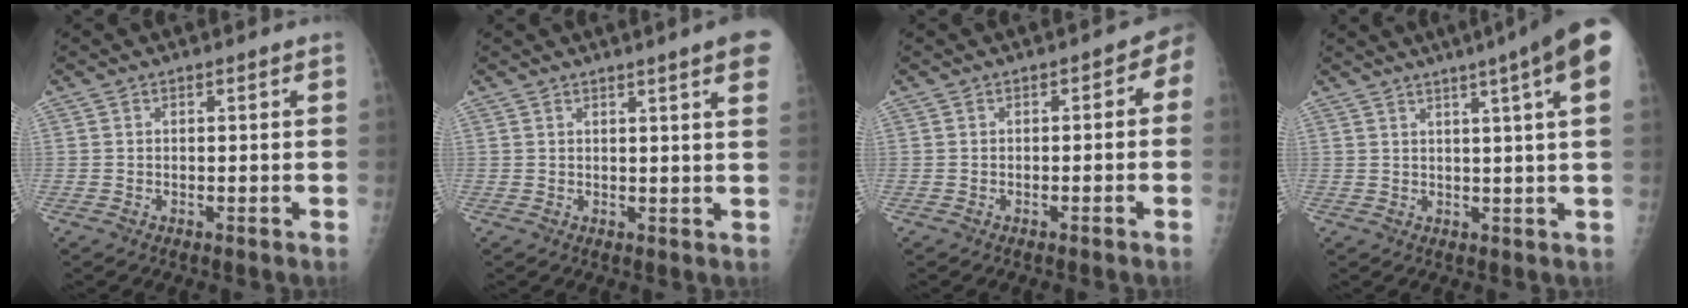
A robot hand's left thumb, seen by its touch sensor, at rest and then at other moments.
{"total": 6.2, "force": [3.7, -0.1, 4.9], "torque": [-0.053, -0.006, 0.036]}
{"total": 3.3, "force": [-1.4, 2.3, 2.0], "torque": [-0.003, 0.031, -0.026]}
{"total": 12.4, "force": [6.4, 0.1, 10.6], "torque": [-0.139, 0.003, 0.066]}